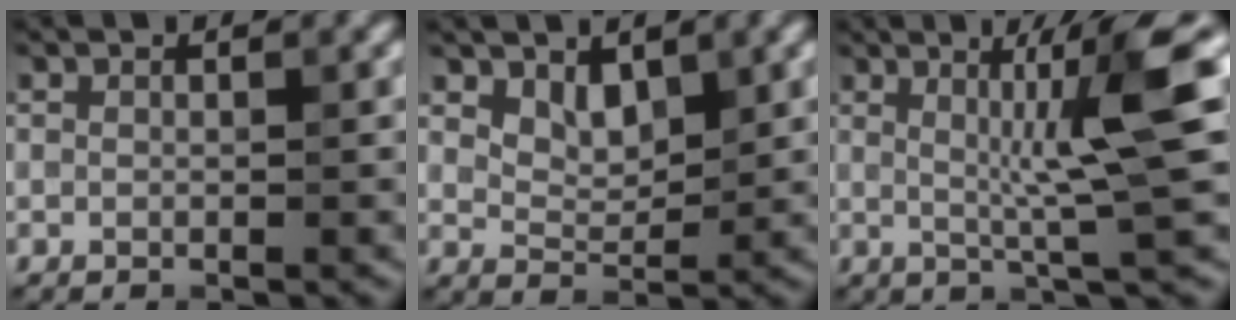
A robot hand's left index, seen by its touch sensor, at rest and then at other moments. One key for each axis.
{"total": 2.5, "fx": 1.7, "fy": 1.4, "fz": 1.3, "tx": -0.025, "ty": -0.012, "tz": 0.031}
{"total": 7.6, "fx": 1.3, "fy": 0.8, "fz": 7.5, "tx": -0.116, "ty": 0.010, "tz": 0.024}